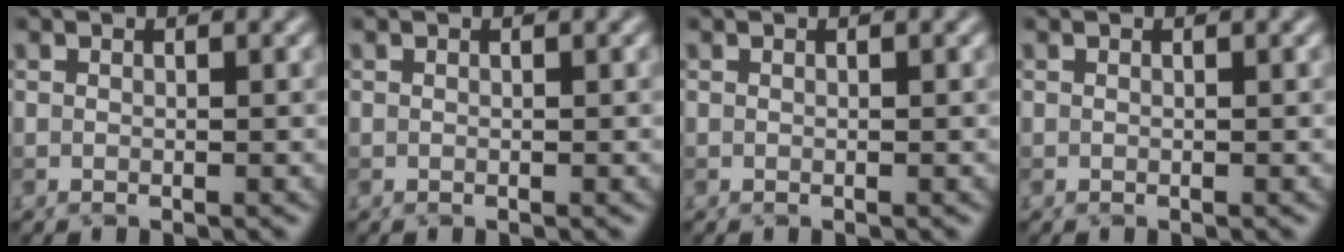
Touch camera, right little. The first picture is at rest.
{"total": 0.0}
{"total": 0.0}
{"total": 0.0}